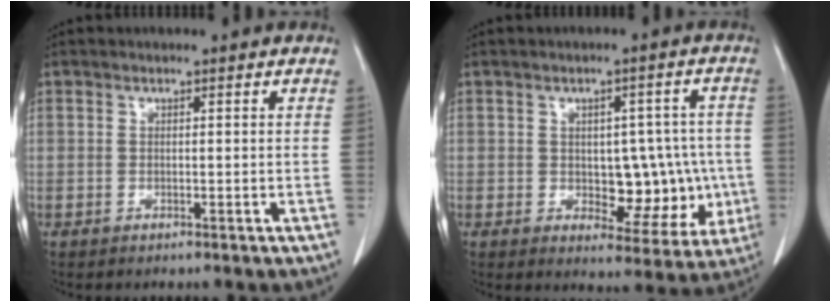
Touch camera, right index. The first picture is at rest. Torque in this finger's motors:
{"motor_torque": [0.09, 0.26, 0.07, 0.01]}